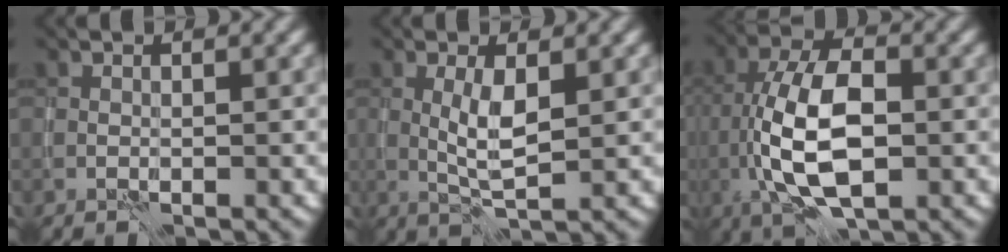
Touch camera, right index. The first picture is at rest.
{"total": 3.0, "force": [0.2, 0.7, 2.9], "torque": [-0.059, 0.000, 0.005]}
{"total": 9.2, "force": [-1.4, 4.5, 7.9], "torque": [-0.160, 0.002, -0.025]}